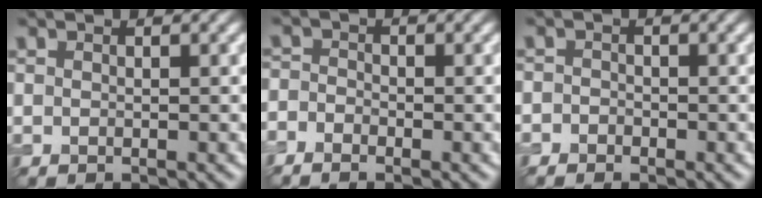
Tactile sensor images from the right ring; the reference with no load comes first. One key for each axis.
{"total": 1.8, "fx": -1.3, "fy": 1.1, "fz": 0.6, "tx": -0.008, "ty": 0.004, "tz": -0.031}
{"total": 1.1, "fx": -0.7, "fy": 0.8, "fz": 0.1, "tx": 0.009, "ty": 0.000, "tz": -0.019}